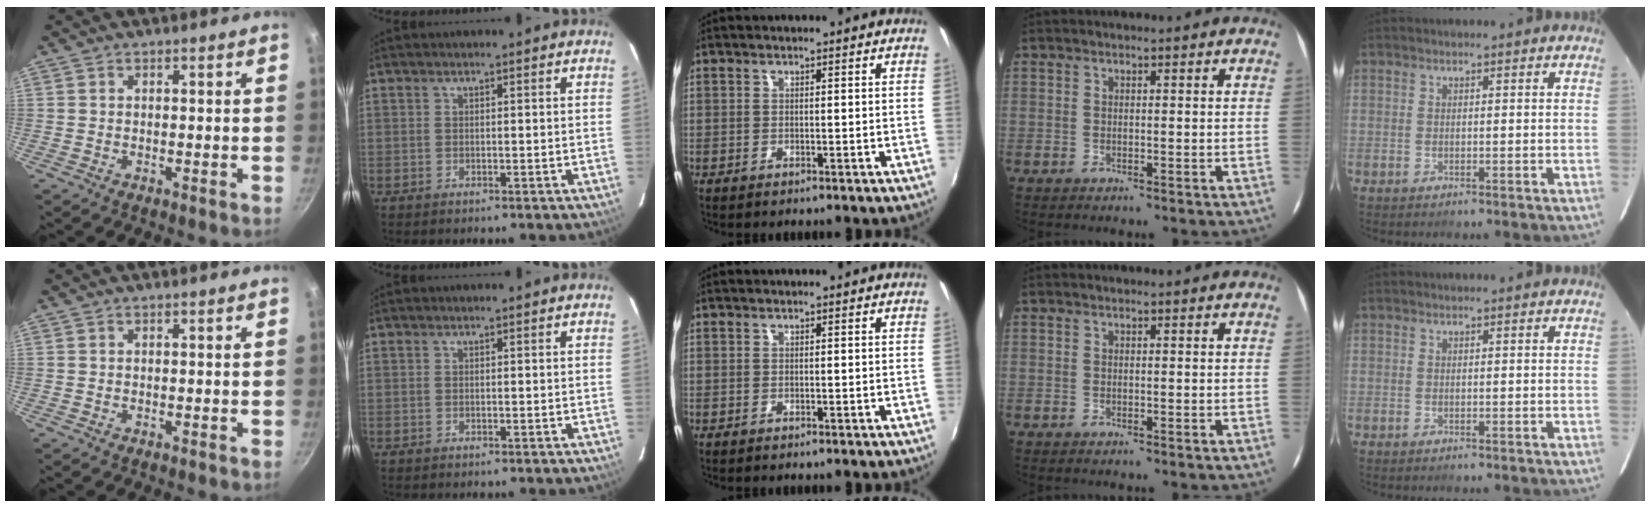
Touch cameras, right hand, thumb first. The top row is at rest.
{}